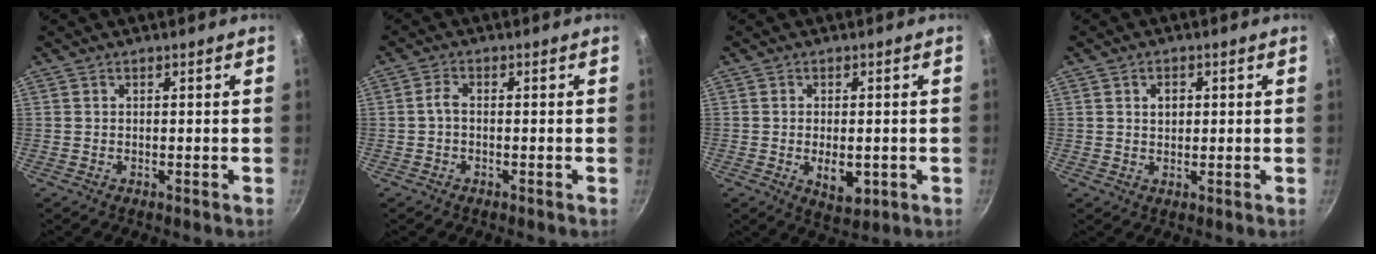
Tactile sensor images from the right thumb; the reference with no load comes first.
{"total": 2.0, "force": [-0.5, 1.1, 1.6], "torque": [-0.036, 0.012, -0.014]}
{"total": 5.8, "force": [-1.2, 3.1, 4.7], "torque": [-0.062, -0.005, -0.008]}
{"total": 2.7, "force": [0.7, 2.0, 1.7], "torque": [-0.014, 0.002, 0.012]}